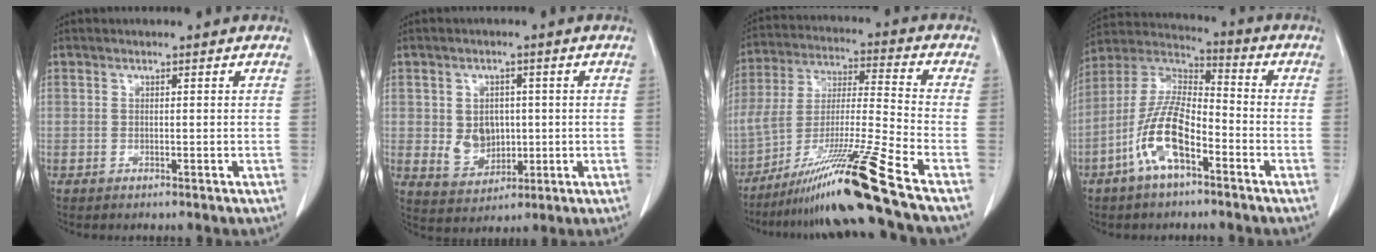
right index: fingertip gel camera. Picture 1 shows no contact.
{"total": 5.9, "force": [0.2, 4.8, 3.4], "torque": [-0.059, 0.006, 0.019]}
{"total": 17.9, "force": [-12.9, -3.2, 12.0], "torque": [-0.245, -0.031, -0.231]}
{"total": 14.3, "force": [-6.5, 3.8, 12.1], "torque": [-0.248, 0.001, -0.123]}